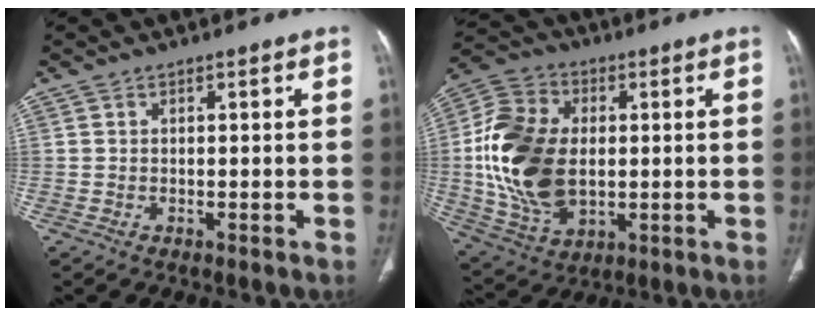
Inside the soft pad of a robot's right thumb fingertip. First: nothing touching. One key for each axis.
{"total": 20.2, "fx": 0.4, "fy": 13.3, "fz": 15.2, "tx": -0.293, "ty": 0.001, "tz": 0.017}